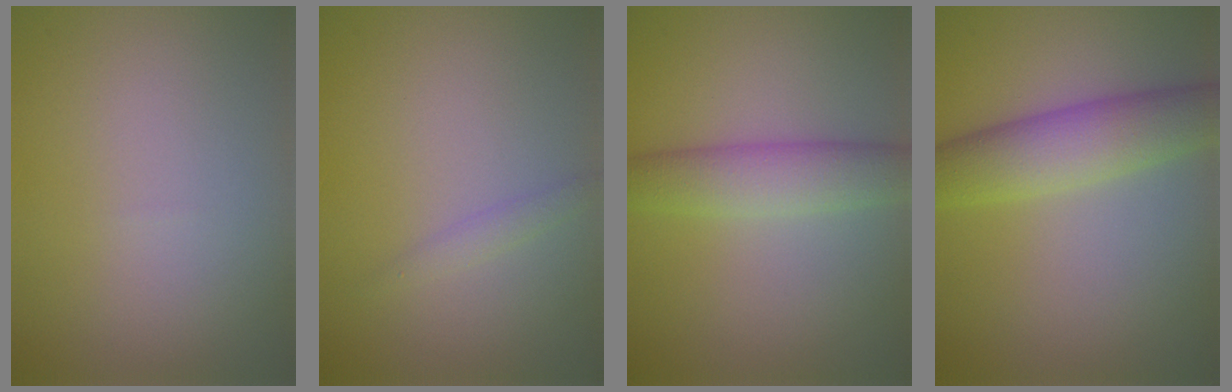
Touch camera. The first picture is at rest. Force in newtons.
{"total": 1.0, "press": 1.0, "slide": 0.0}
{"total": 4.2, "press": 4.2, "slide": 0.2}
{"total": 6.1, "press": 6.1, "slide": 0.1}